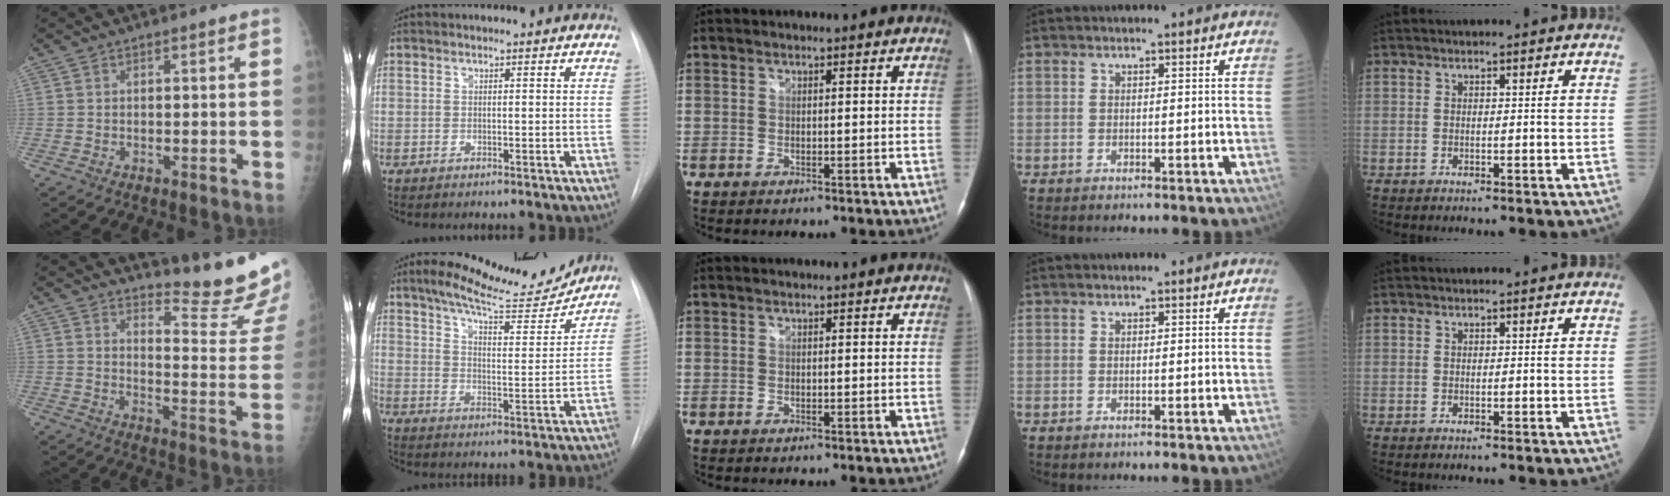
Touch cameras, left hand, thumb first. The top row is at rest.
{"thumb": {"total": 14.8, "force": [13.7, 1.3, 5.5], "torque": [-0.049, -0.173, 0.165]}, "index": {"total": 12.9, "force": [11.8, 1.7, 4.9], "torque": [-0.076, -0.016, 0.174]}}